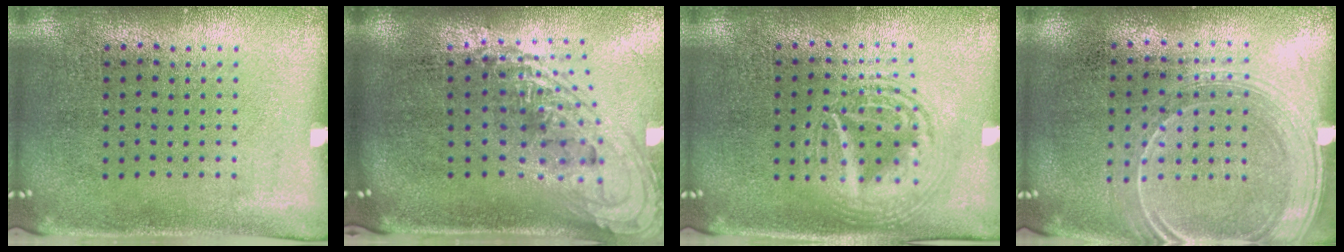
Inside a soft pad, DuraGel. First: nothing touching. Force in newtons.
{"total": 1.9, "press": 1.5, "slide": 1.2}
{"total": 2.8, "press": 2.8, "slide": 0.3}
{"total": 1.8, "press": 1.6, "slide": 0.7}